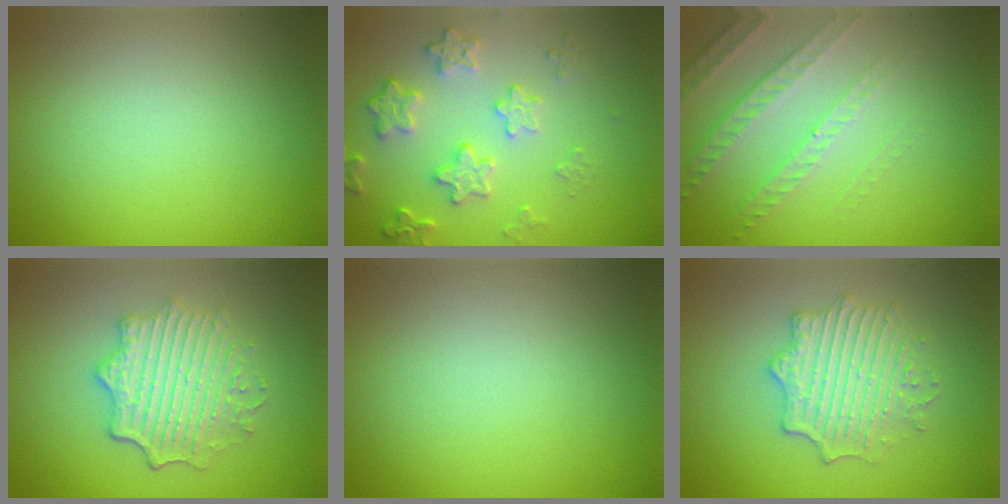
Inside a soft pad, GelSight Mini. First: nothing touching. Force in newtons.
{"total": 4.0, "press": 3.5, "slide": 2.1}
{"total": 4.7, "press": 3.2, "slide": 3.4}
{"total": 4.7, "press": 4.0, "slide": 2.5}
{"total": 0.0}
{"total": 4.1, "press": 3.6, "slide": 1.8}